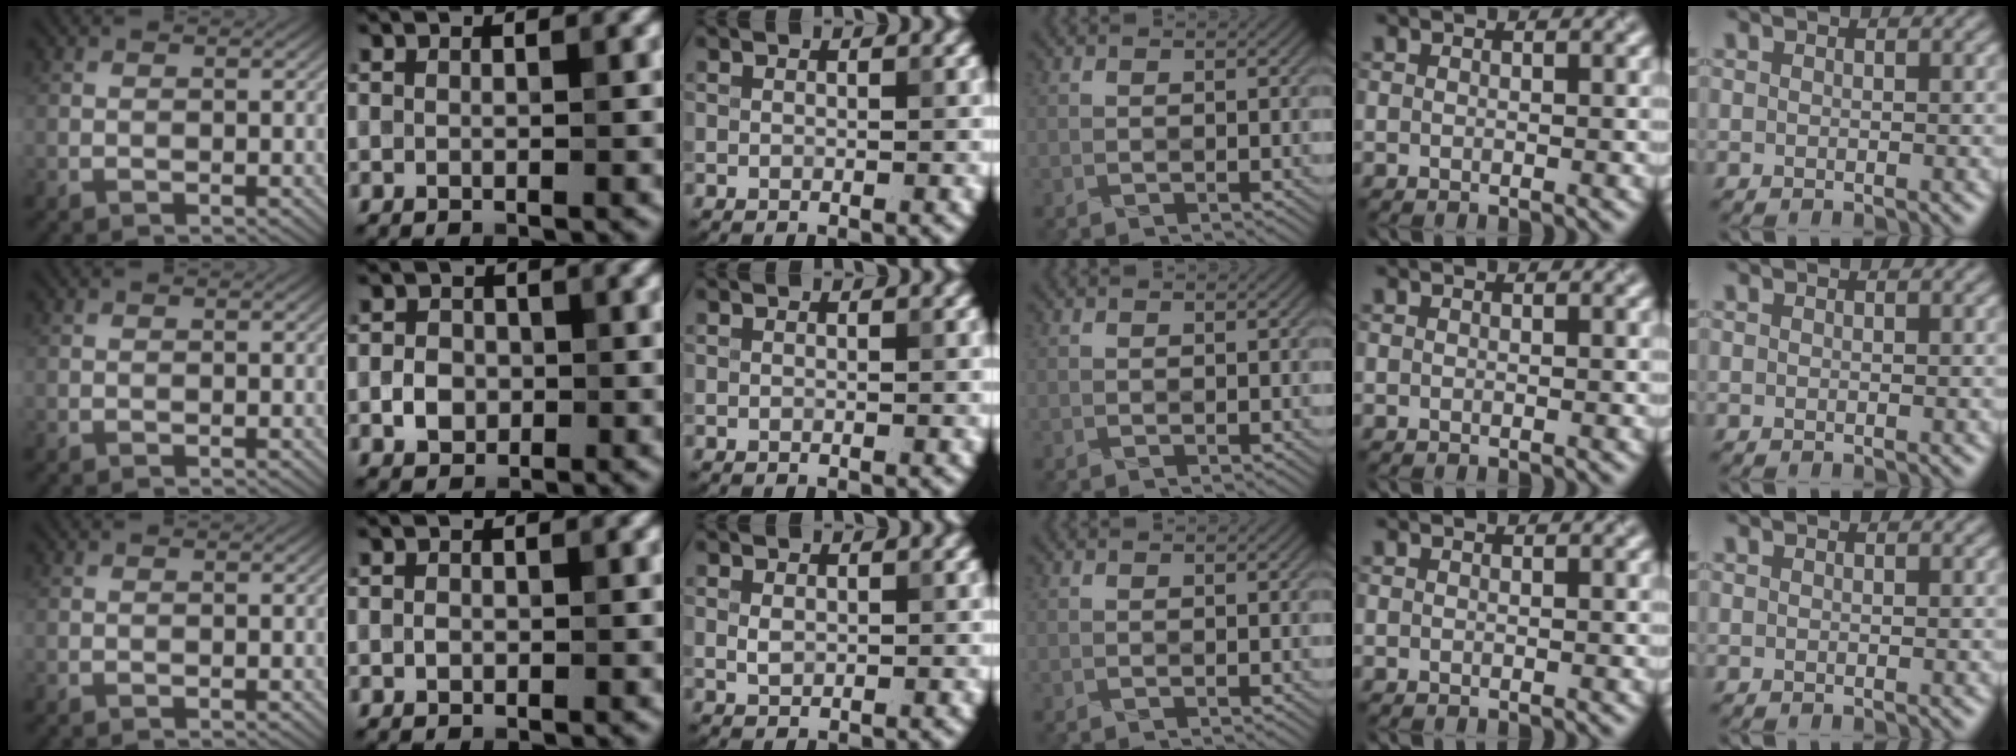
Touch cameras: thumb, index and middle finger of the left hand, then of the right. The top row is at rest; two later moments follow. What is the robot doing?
{"motion": "fold", "object": "envelope"}